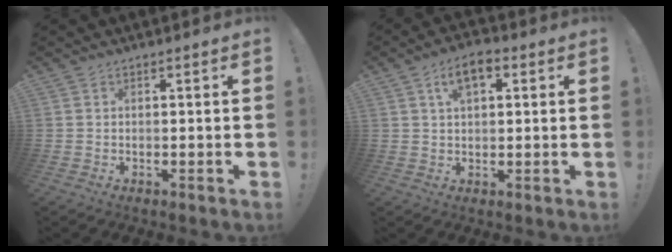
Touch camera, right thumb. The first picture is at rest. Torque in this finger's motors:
{"motor_torque": [0.43, 1.76, 0.85, 0.00, 0.00]}